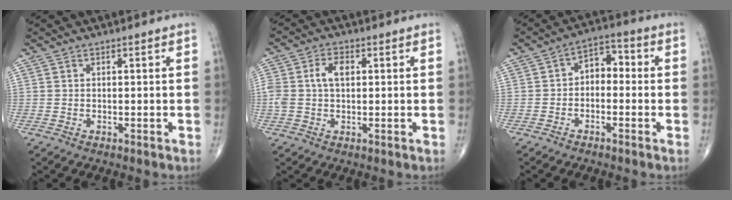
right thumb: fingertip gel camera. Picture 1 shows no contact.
{"total": 5.5, "force": [0.9, 3.3, 4.3], "torque": [-0.100, 0.016, 0.017]}
{"total": 5.6, "force": [-0.6, 3.8, 4.1], "torque": [-0.038, 0.033, -0.026]}